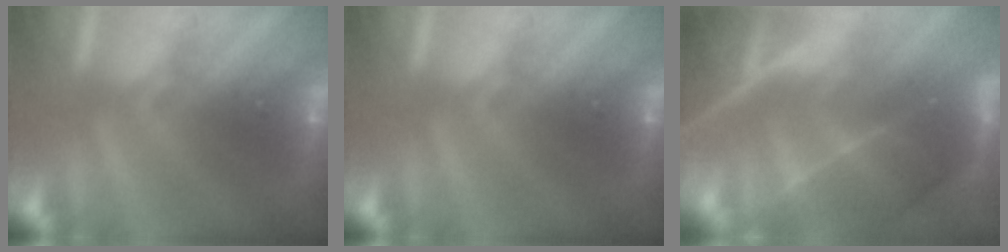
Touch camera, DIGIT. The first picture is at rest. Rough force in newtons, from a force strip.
{"total": 0.0}
{"total": 7.4}